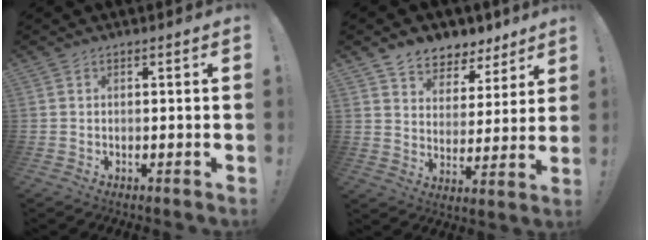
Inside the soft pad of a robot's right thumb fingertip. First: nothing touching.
{"total": 7.2, "force": [5.5, 4.5, 1.1], "torque": [-0.022, -0.048, 0.106]}